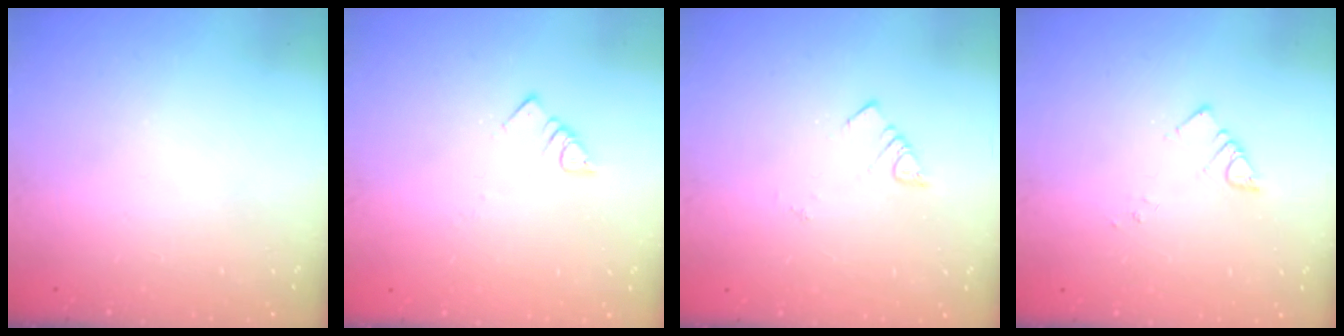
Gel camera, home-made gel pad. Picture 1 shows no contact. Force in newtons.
{"total": 3.0, "press": 3.0, "slide": 0.1}
{"total": 1.9, "press": 1.9, "slide": 0.1}
{"total": 2.5, "press": 2.5, "slide": 0.3}